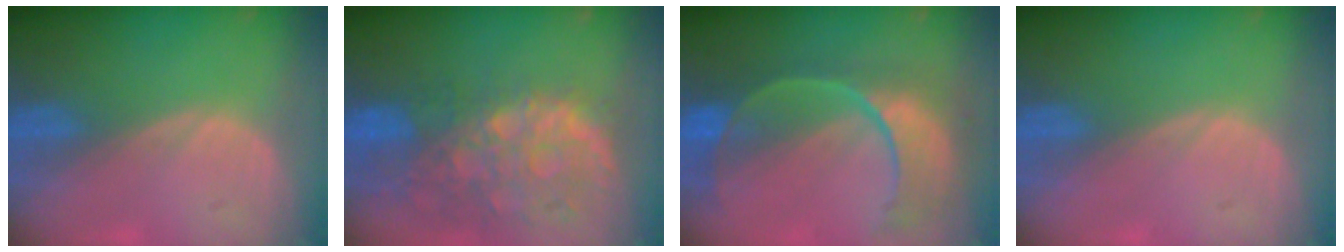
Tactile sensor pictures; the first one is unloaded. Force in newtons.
{"total": 12.6, "press": 10.4, "slide": 7.1}
{"total": 11.2, "press": 9.3, "slide": 6.1}
{"total": 0.0}